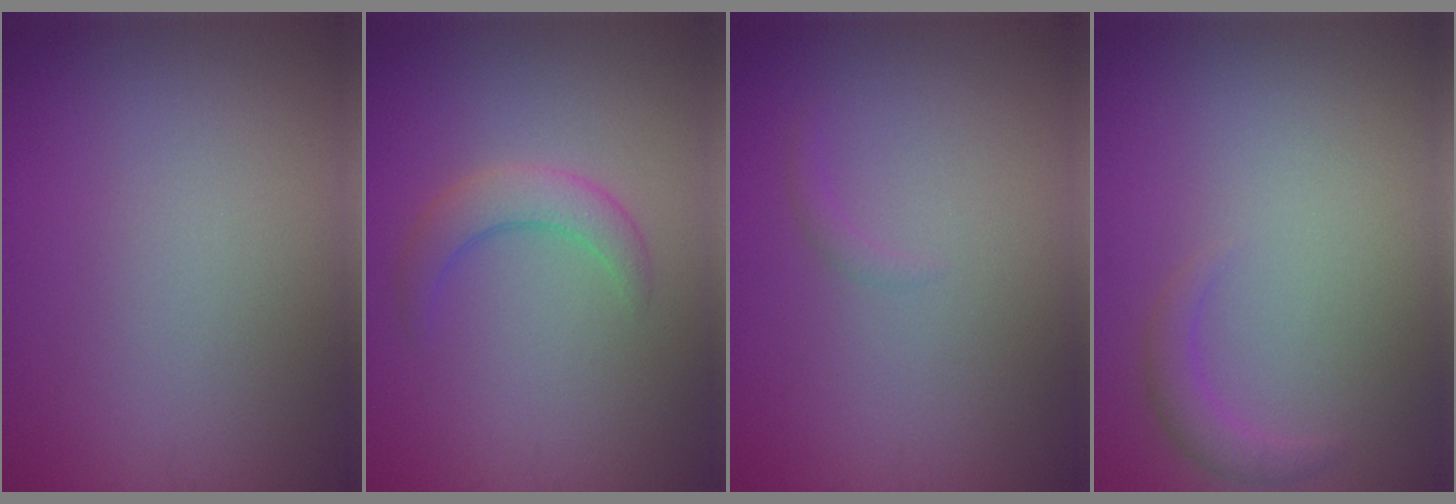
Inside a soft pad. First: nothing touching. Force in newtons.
{"total": 2.7, "press": 2.7, "slide": 0.2}
{"total": 0.6, "press": 0.6, "slide": 0.1}
{"total": 1.6, "press": 1.6, "slide": 0.1}